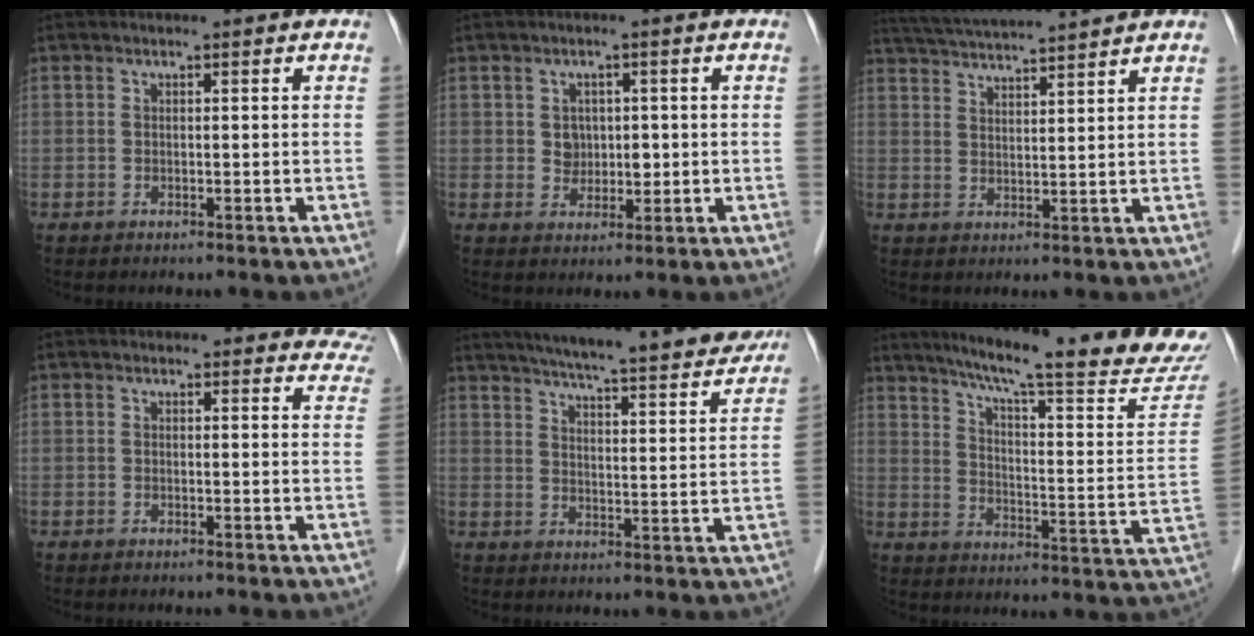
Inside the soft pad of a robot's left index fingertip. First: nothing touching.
{"total": 3.1, "force": [0.3, 2.7, 1.5], "torque": [-0.022, 0.006, 0.009]}
{"total": 11.4, "force": [10.5, -0.7, 4.3], "torque": [-0.085, 0.026, 0.161]}
{"total": 7.1, "force": [6.5, 2.8, 0.6], "torque": [0.039, -0.011, 0.033]}
{"total": 24.5, "force": [21.8, 2.5, 10.8], "torque": [-0.163, -0.022, 0.279]}
{"total": 23.1, "force": [19.9, 0.7, 11.6], "torque": [-0.166, -0.050, 0.256]}